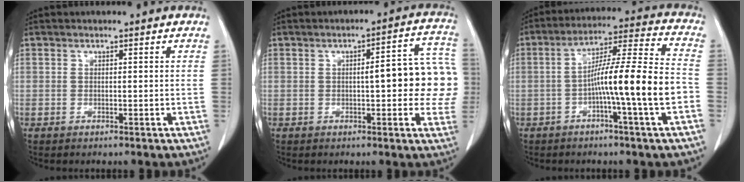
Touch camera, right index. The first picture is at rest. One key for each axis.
{"total": 12.0, "fx": 0.1, "fy": 3.1, "fz": 11.6, "tx": -0.131, "ty": 0.032, "tz": 0.000}
{"total": 13.5, "fx": -3.5, "fy": -0.5, "fz": 13.0, "tx": -0.219, "ty": 0.014, "tz": -0.062}